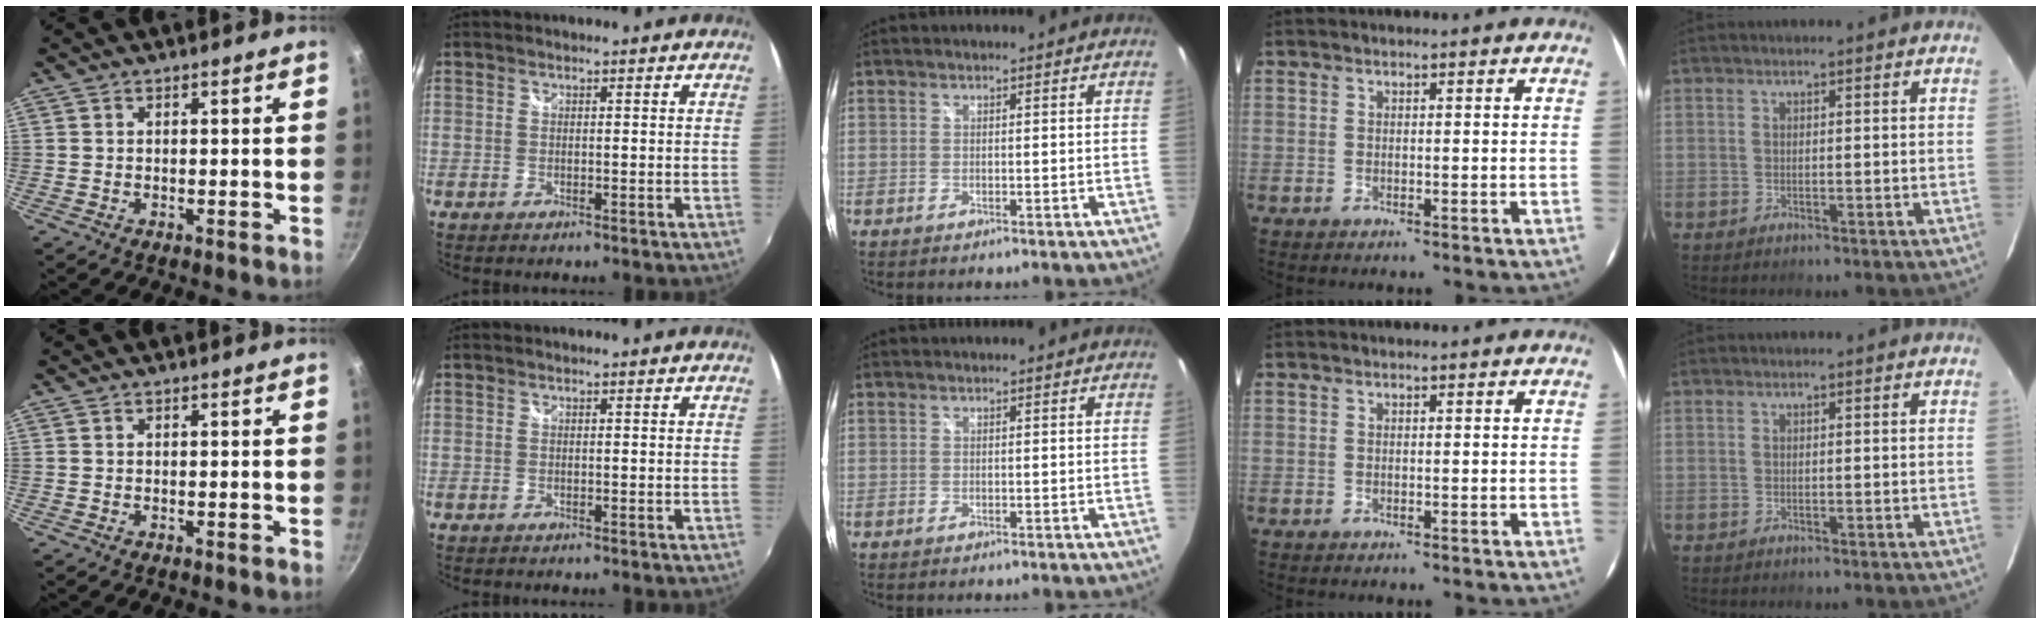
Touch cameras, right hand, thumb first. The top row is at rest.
{}